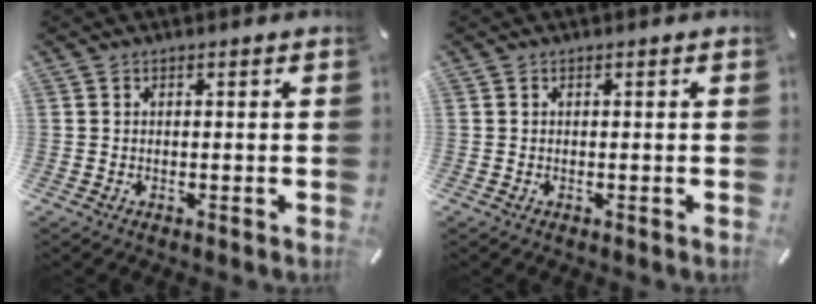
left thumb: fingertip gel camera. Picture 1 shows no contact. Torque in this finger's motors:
{"motor_torque": [0.00, 0.00, -0.01, 0.02, 0.00]}